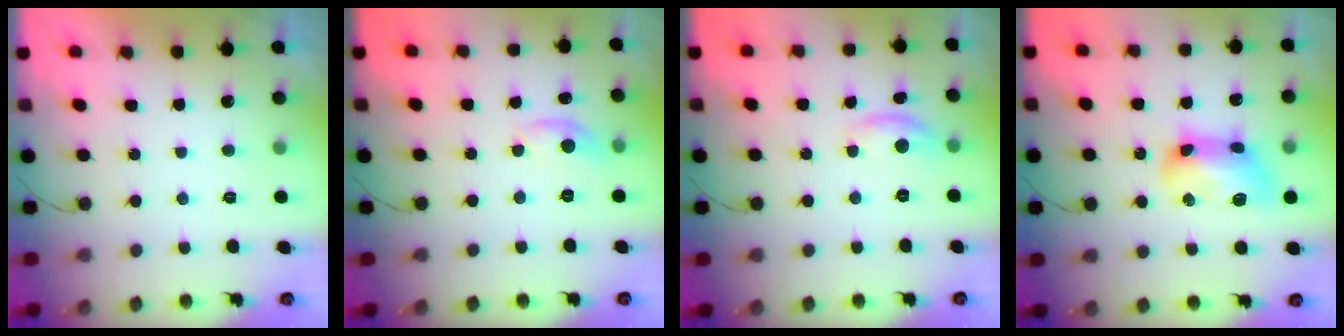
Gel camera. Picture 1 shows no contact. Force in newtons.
{"total": 4.9, "press": 4.9, "slide": 0.1}
{"total": 6.2, "press": 6.2, "slide": 0.3}
{"total": 10.5, "press": 10.4, "slide": 0.6}